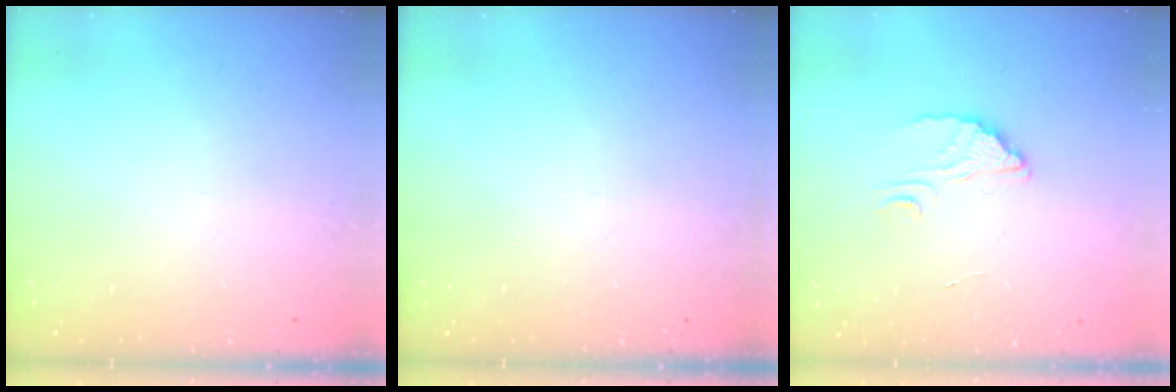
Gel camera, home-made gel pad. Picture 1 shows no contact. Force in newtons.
{"total": 0.0}
{"total": 2.1, "press": 2.1, "slide": 0.1}